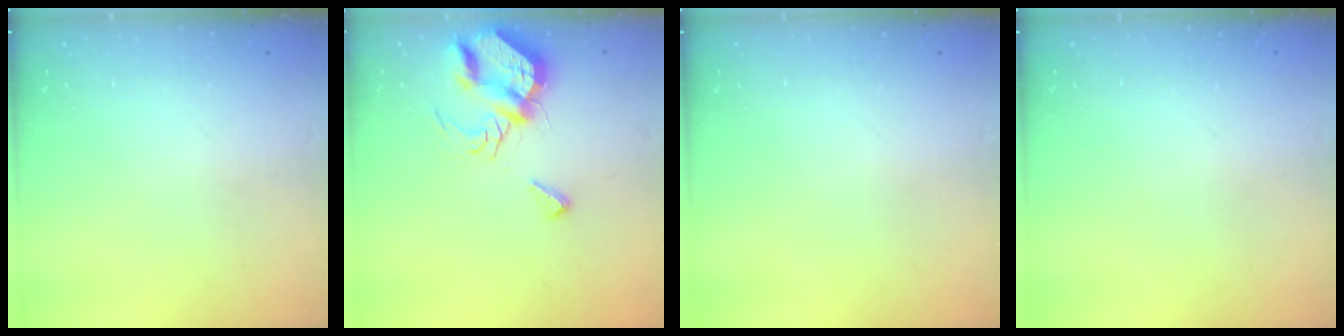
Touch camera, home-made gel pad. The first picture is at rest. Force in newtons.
{"total": 10.1, "press": 10.0, "slide": 1.2}
{"total": 0.0}
{"total": 0.0}